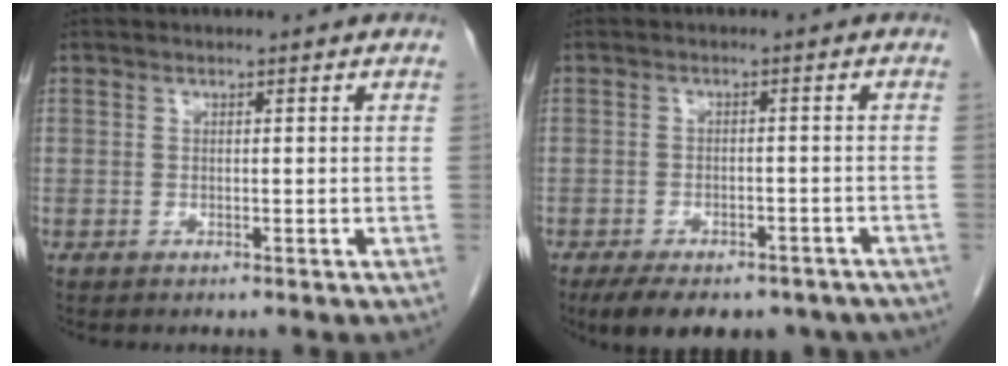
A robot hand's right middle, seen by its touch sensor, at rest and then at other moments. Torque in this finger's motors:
{"motor_torque": [0.14, -0.13, 0.10, 0.07]}